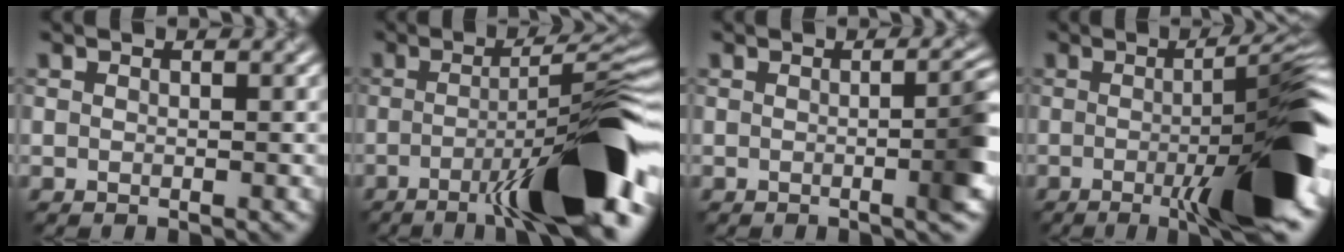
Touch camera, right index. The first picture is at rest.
{"total": 12.3, "force": [-4.8, 1.7, 11.2], "torque": [-0.157, 0.013, -0.077]}
{"total": 4.2, "force": [-0.2, 1.0, 4.1], "torque": [-0.046, 0.009, -0.003]}
{"total": 11.6, "force": [-2.4, 1.9, 11.2], "torque": [-0.143, -0.002, -0.038]}